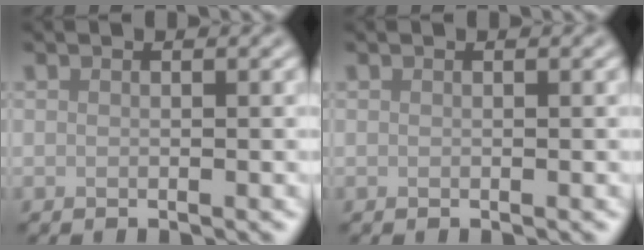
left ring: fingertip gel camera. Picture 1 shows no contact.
{"total": 0.0}